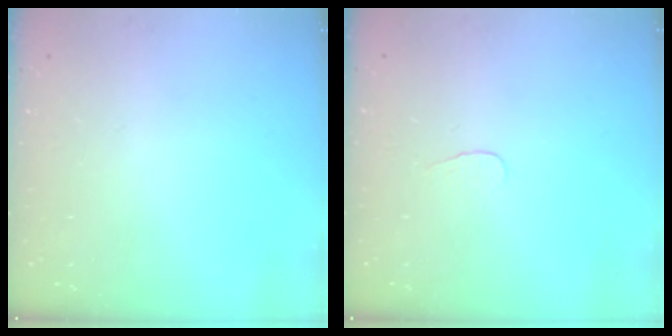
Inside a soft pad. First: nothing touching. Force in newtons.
{"total": 2.8, "press": 2.7, "slide": 0.3}